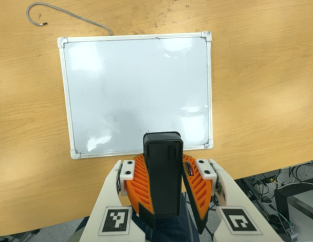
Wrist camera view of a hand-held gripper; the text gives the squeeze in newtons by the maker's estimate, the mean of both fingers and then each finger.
{"total": 11.1, "left": 11.2, "right": 11.0}